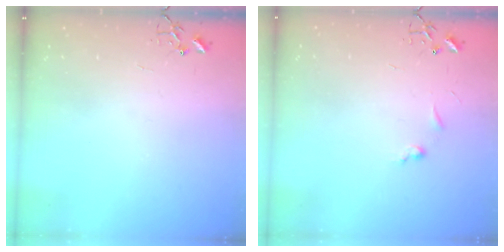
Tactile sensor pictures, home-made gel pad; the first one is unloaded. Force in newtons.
{"total": 4.4, "press": 4.3, "slide": 0.6}